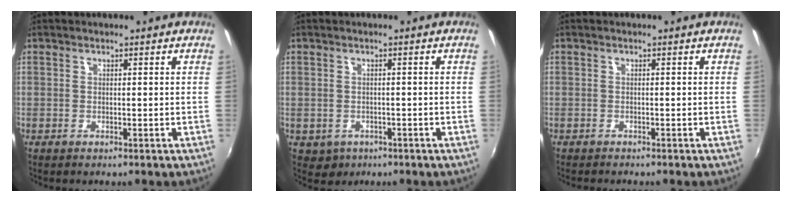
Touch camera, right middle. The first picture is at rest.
{"total": 2.9, "force": [-0.9, 2.5, 0.9], "torque": [-0.025, -0.004, -0.006]}
{"total": 1.2, "force": [-1.2, 0.0, 0.3], "torque": [-0.008, -0.009, -0.020]}